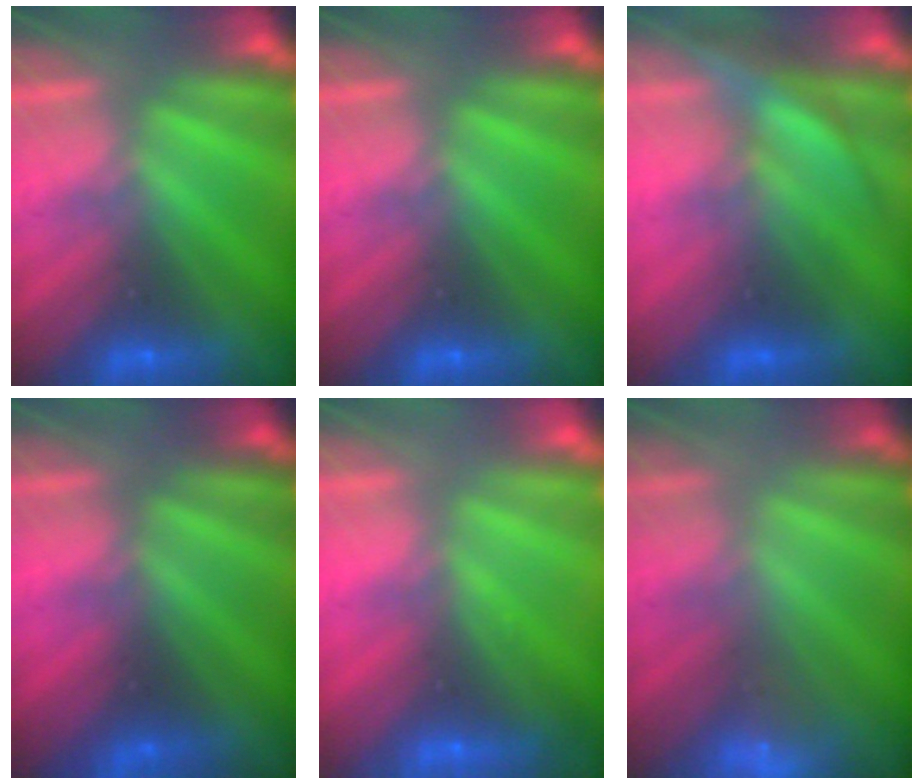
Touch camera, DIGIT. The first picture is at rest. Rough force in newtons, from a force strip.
{"total": 0.0}
{"total": 3.2}
{"total": 2.0}
{"total": 3.0}
{"total": 2.3}